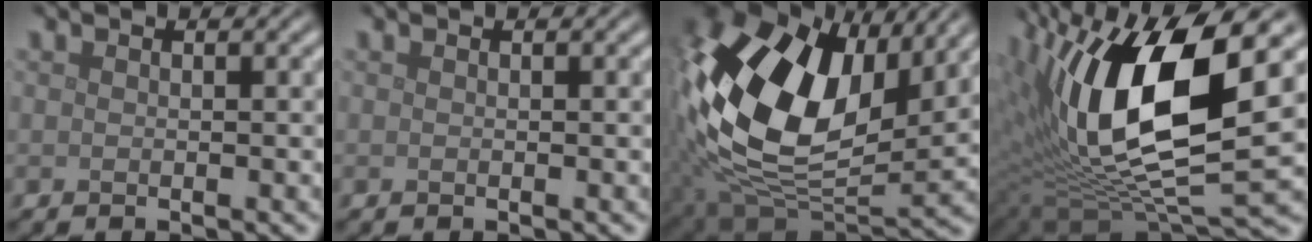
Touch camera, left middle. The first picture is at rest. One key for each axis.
{"total": 0.0}
{"total": 16.7, "fx": 4.4, "fy": 10.5, "fz": 12.3, "tx": -0.269, "ty": 0.013, "tz": 0.075}
{"total": 15.6, "fx": 3.8, "fy": 5.6, "fz": 14.1, "tx": -0.265, "ty": 0.003, "tz": 0.065}